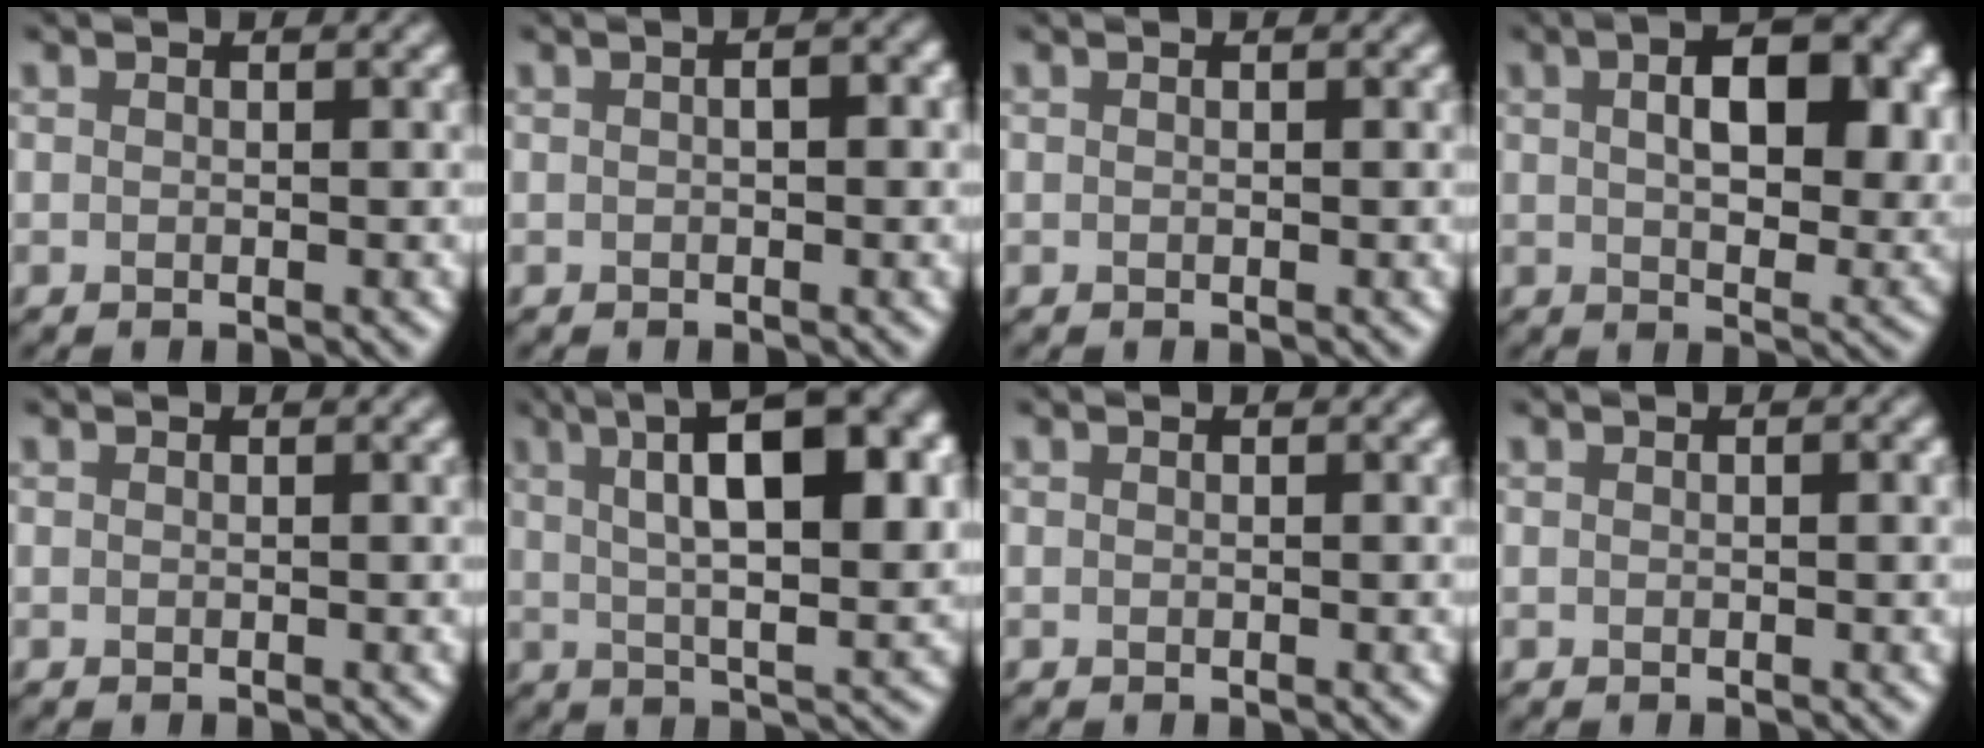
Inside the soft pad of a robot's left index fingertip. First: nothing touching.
{"total": 2.4, "force": [0.3, 1.1, 2.1], "torque": [-0.025, 0.002, 0.001]}
{"total": 0.0}
{"total": 9.3, "force": [2.2, 4.9, 7.6], "torque": [-0.099, 0.006, 0.029]}
{"total": 0.0}
{"total": 12.7, "force": [4.1, 4.2, 11.2], "torque": [-0.162, 0.010, 0.062]}
{"total": 0.0}
{"total": 0.6, "force": [0.1, 0.2, 0.6], "torque": [-0.008, 0.002, 0.002]}